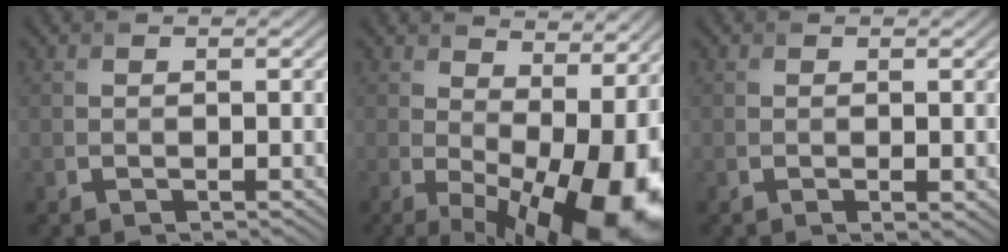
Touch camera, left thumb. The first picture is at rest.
{"total": 16.2, "force": [-1.5, 8.0, 14.0], "torque": [-0.181, -0.035, 0.017]}
{"total": 0.8, "force": [-0.1, 0.1, 0.8], "torque": [-0.014, -0.004, -0.001]}